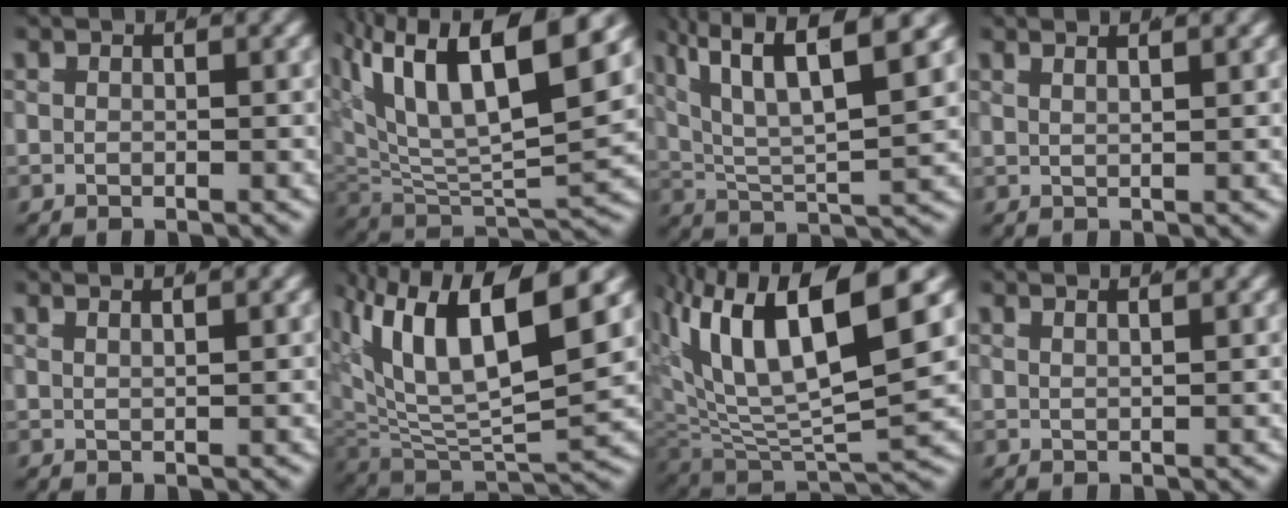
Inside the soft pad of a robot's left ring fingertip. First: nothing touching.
{"total": 11.8, "force": [2.4, 6.2, 9.8], "torque": [-0.180, -0.005, 0.036]}
{"total": 8.0, "force": [3.1, 4.2, 6.0], "torque": [-0.121, -0.008, 0.049]}
{"total": 2.6, "force": [2.0, 0.9, 1.5], "torque": [-0.014, 0.013, 0.026]}
{"total": 2.3, "force": [1.7, 0.7, 1.3], "torque": [-0.010, 0.011, 0.024]}
{"total": 12.0, "force": [2.0, 6.6, 9.8], "torque": [-0.183, -0.014, 0.032]}
{"total": 13.3, "force": [2.5, 7.0, 11.0], "torque": [-0.205, -0.004, 0.040]}
{"total": 1.8, "force": [1.5, 0.5, 1.0], "torque": [-0.007, 0.010, 0.019]}